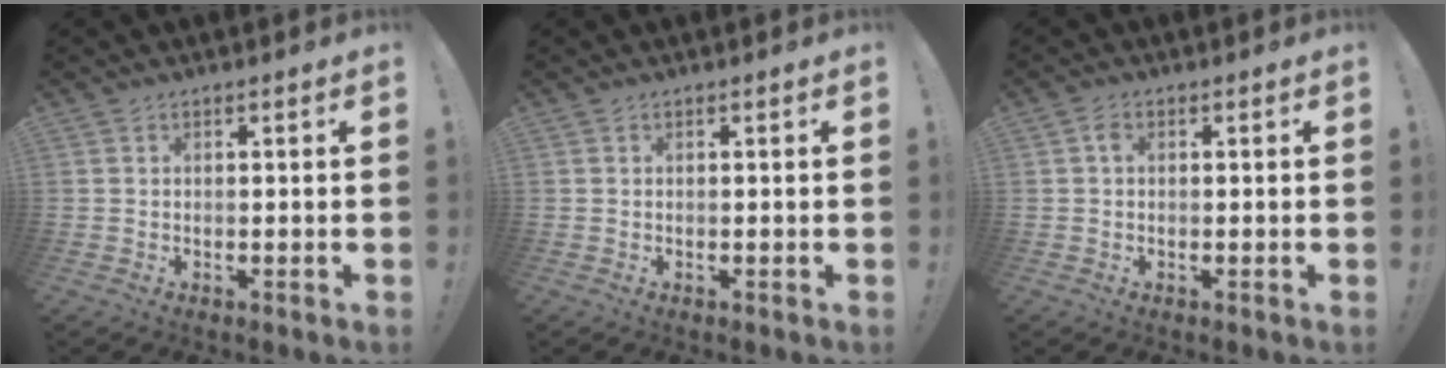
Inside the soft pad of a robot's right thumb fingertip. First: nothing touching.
{"total": 0.0}
{"total": 1.8, "force": [0.3, 1.2, 1.3], "torque": [-0.030, 0.006, 0.005]}